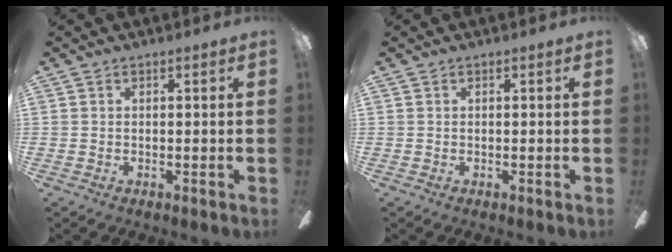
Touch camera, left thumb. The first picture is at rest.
{"total": 0.0}